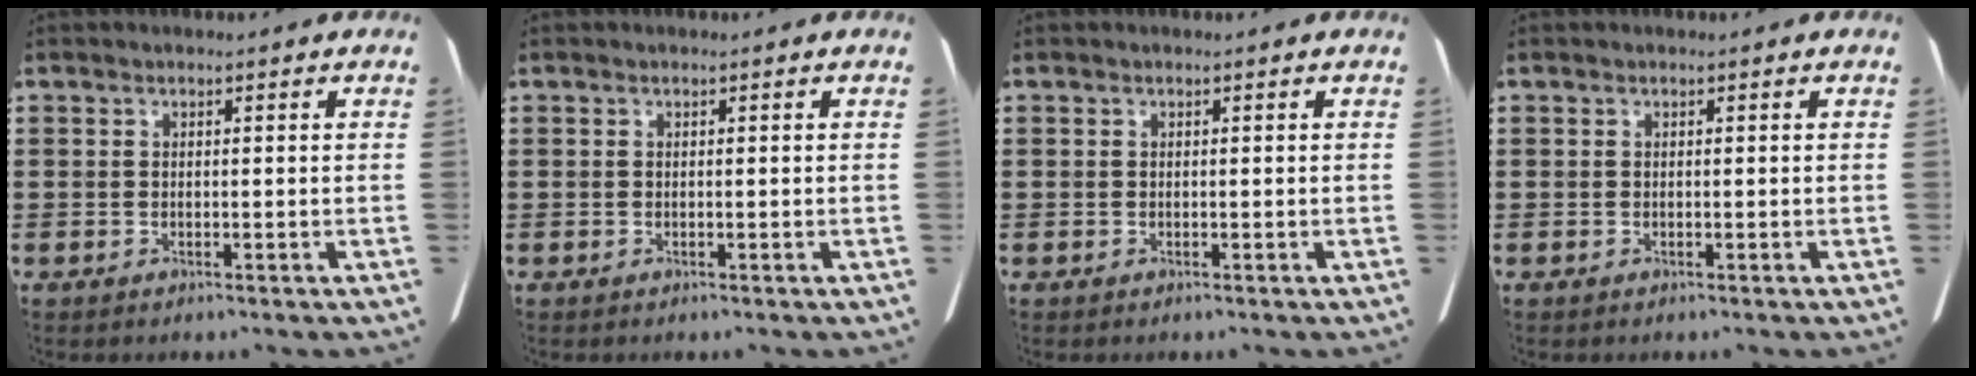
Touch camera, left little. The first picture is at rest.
{"total": 0.0}
{"total": 0.0}
{"total": 0.0}